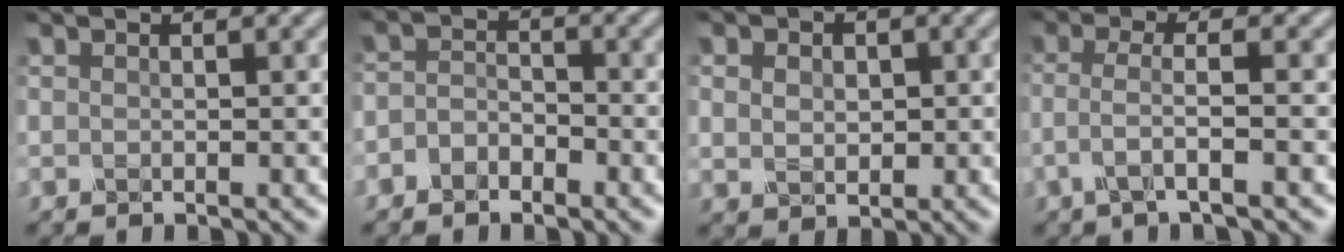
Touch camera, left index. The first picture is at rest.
{"total": 2.0, "force": [-1.2, 1.3, 1.0], "torque": [-0.021, 0.004, -0.030]}
{"total": 3.1, "force": [0.7, 2.4, 1.8], "torque": [-0.033, 0.010, 0.005]}
{"total": 3.1, "force": [-0.9, 0.7, 2.8], "torque": [-0.052, 0.001, -0.027]}